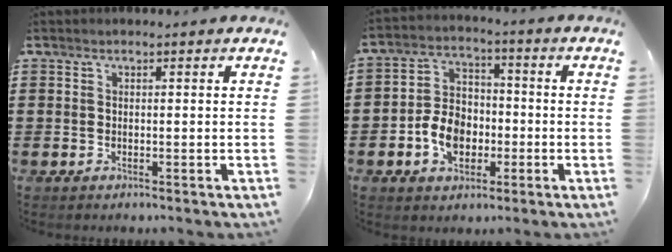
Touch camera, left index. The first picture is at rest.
{"total": 7.1, "force": [-2.5, 5.3, 4.1], "torque": [-0.105, 0.008, -0.051]}